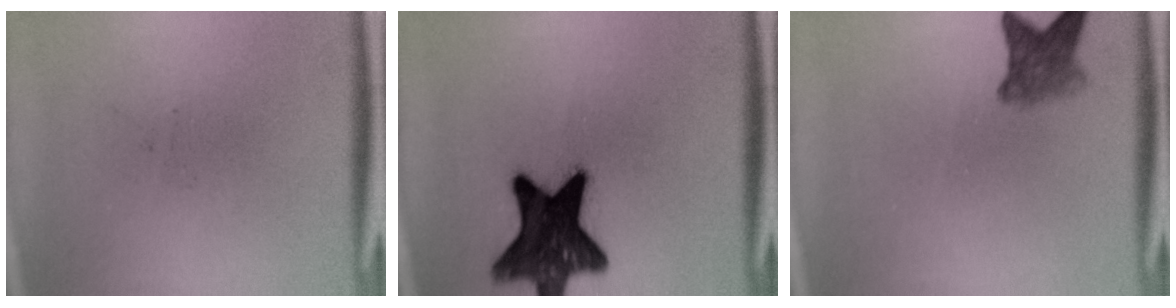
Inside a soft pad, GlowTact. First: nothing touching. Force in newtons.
{"total": 15.8}
{"total": 3.8}